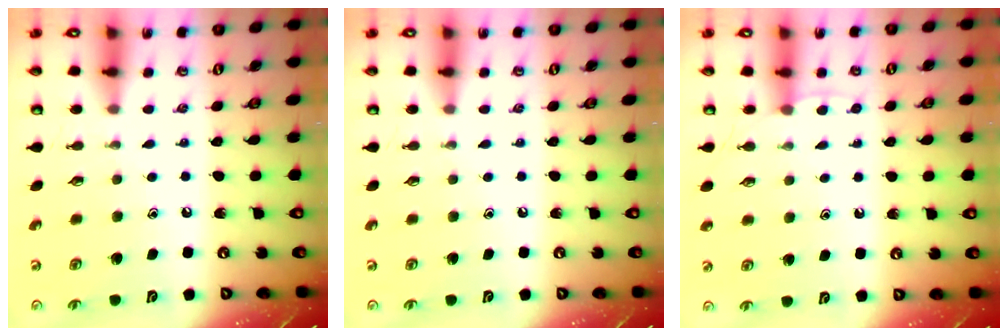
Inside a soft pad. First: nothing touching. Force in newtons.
{"total": 0.0}
{"total": 3.2, "press": 3.2, "slide": 0.5}